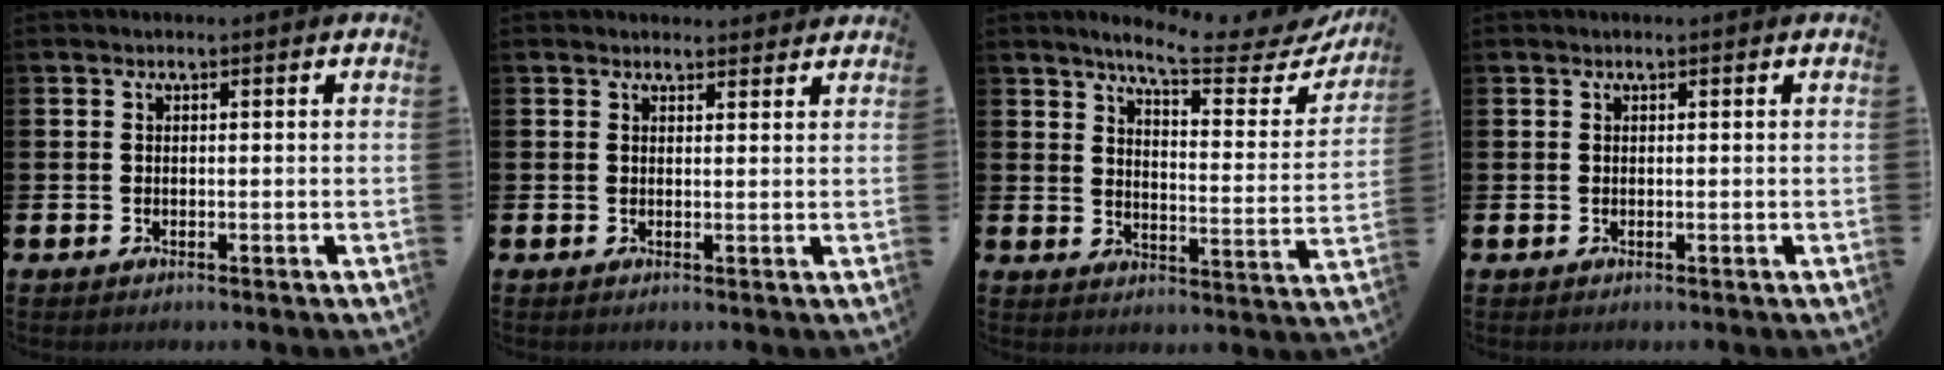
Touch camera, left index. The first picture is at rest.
{"total": 1.8, "force": [1.7, 0.5, -0.1], "torque": [0.006, -0.007, 0.029]}
{"total": 7.5, "force": [6.8, 0.8, 3.1], "torque": [-0.070, -0.049, 0.108]}
{"total": 0.0}